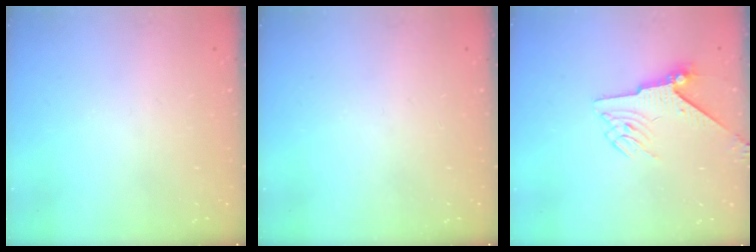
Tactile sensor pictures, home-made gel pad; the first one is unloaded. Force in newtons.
{"total": 0.0}
{"total": 6.4, "press": 6.3, "slide": 1.1}